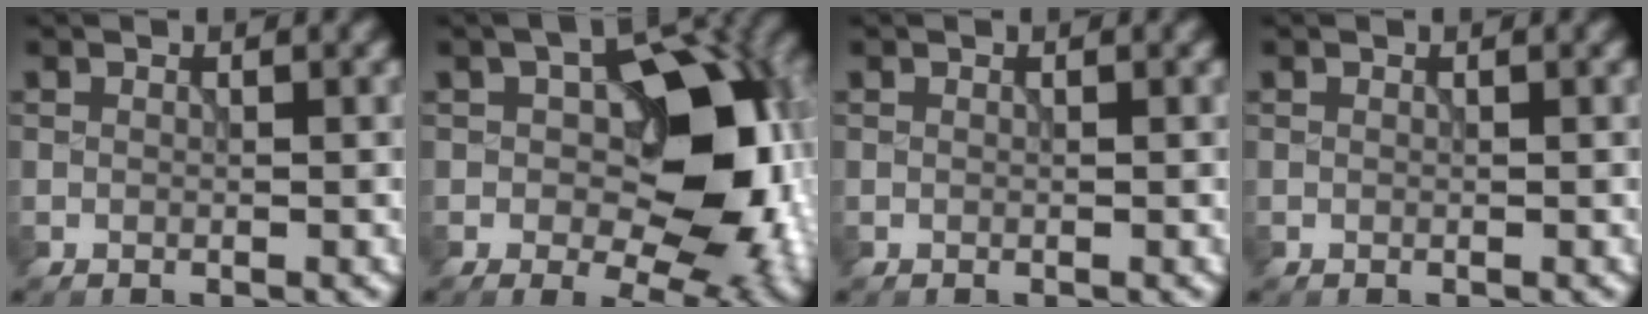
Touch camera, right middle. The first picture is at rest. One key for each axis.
{"total": 14.2, "fx": 0.2, "fy": 8.4, "fz": 11.4, "tx": -0.132, "ty": 0.003, "tz": 0.006}
{"total": 0.0}
{"total": 0.0}